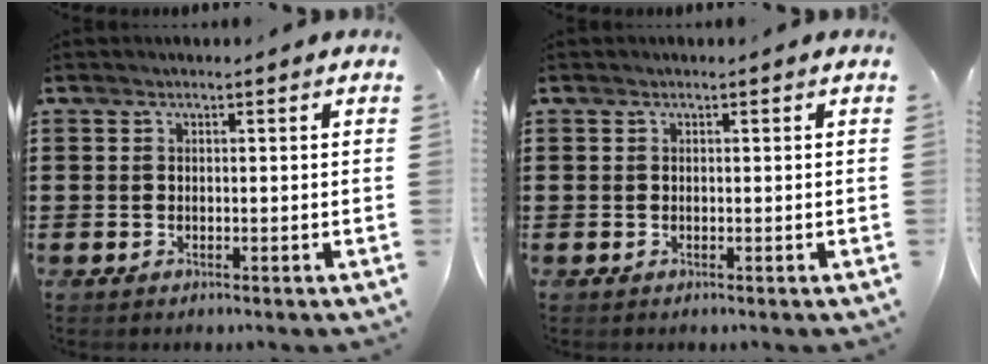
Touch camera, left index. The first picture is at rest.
{"total": 0.0}